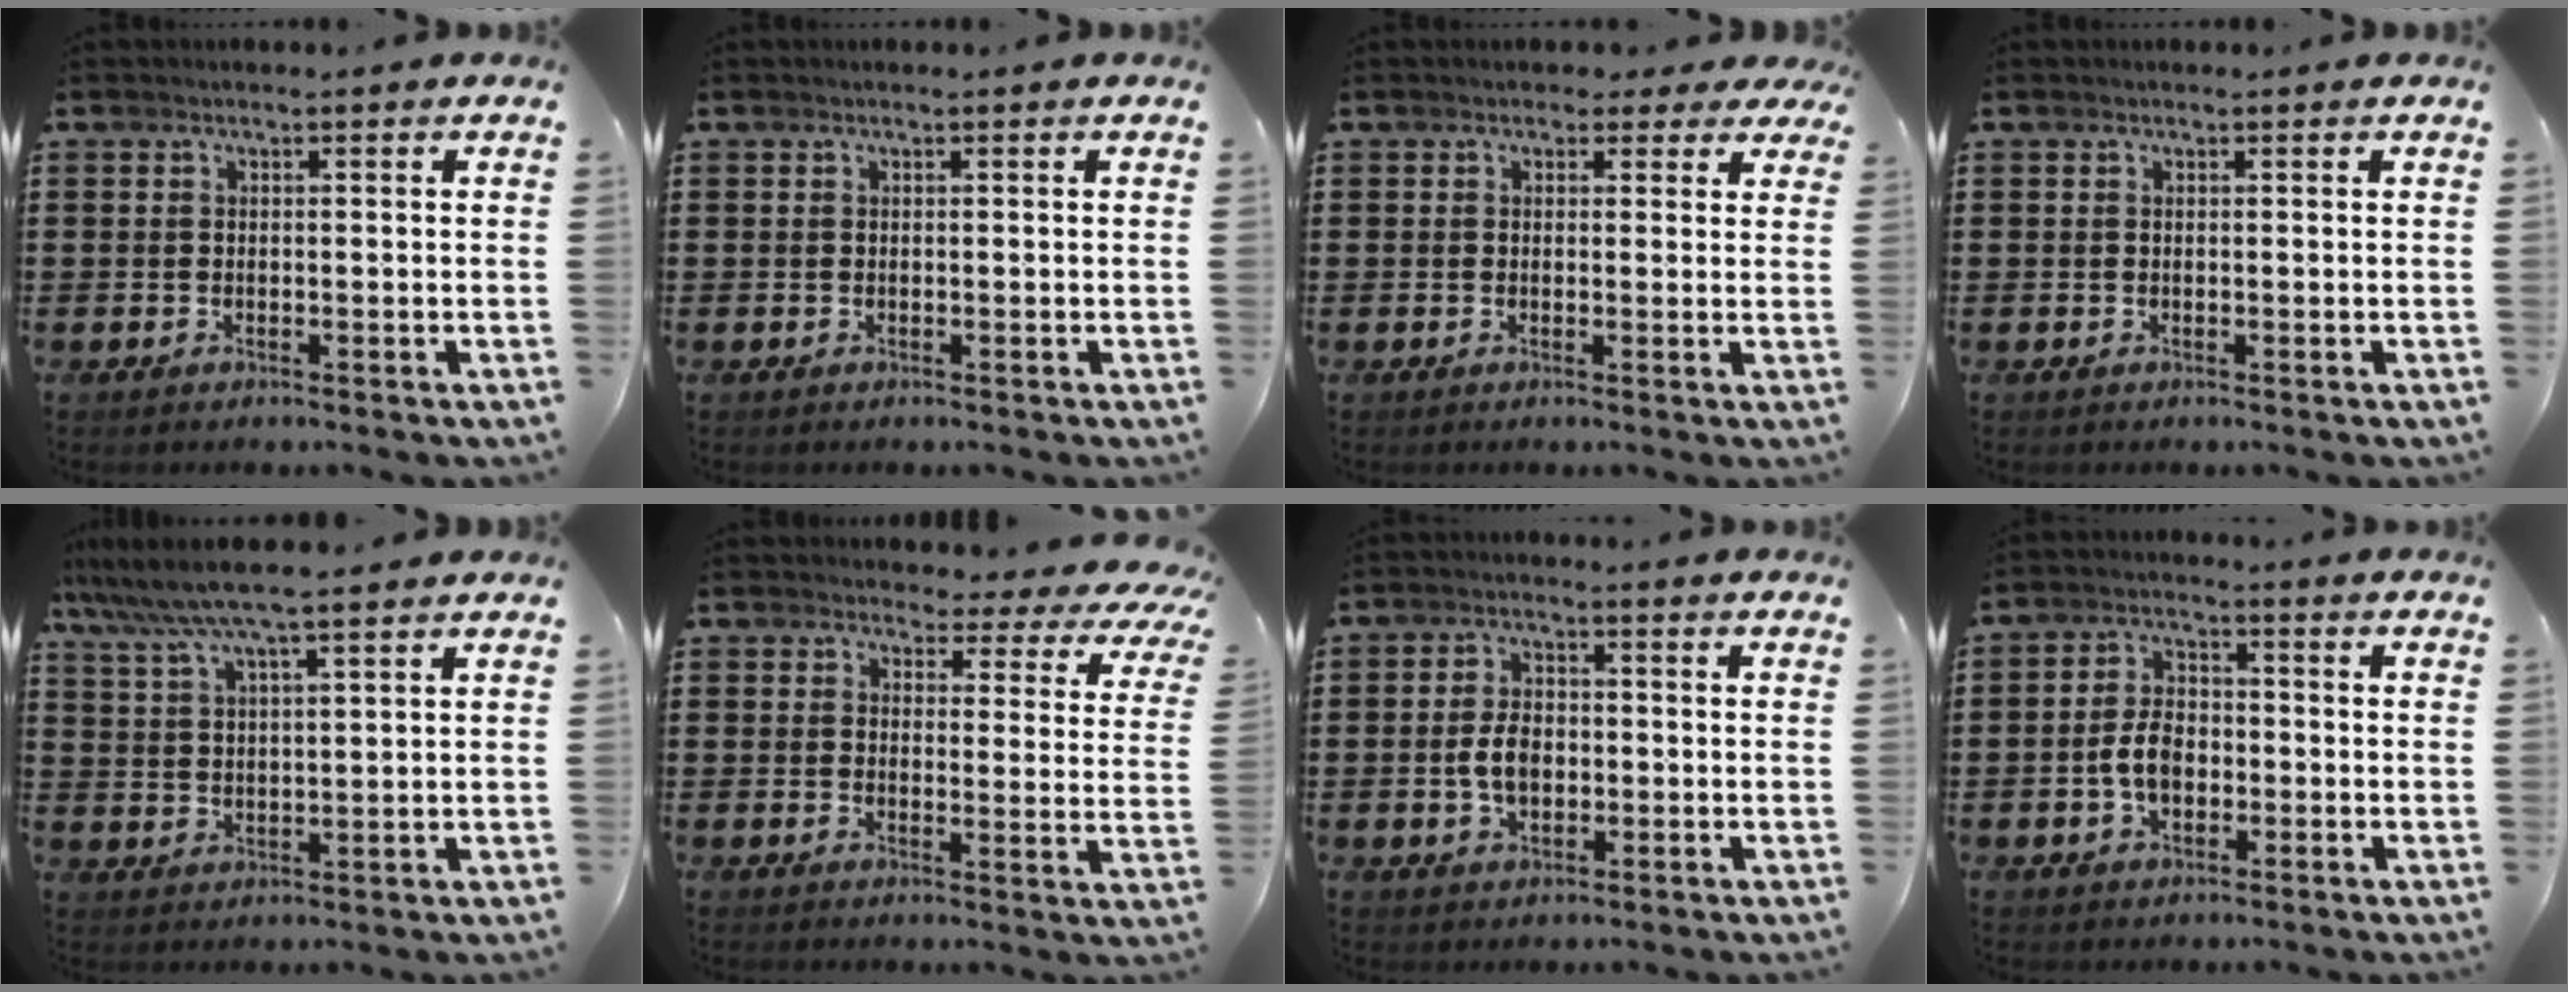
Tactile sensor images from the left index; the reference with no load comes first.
{"total": 0.0}
{"total": 1.7, "force": [0.9, 1.3, 0.6], "torque": [-0.011, 0.006, 0.013]}
{"total": 0.0}
{"total": 7.2, "force": [5.9, 0.3, 4.2], "torque": [-0.098, -0.019, 0.103]}
{"total": 3.3, "force": [3.1, 0.9, 0.8], "torque": [-0.028, -0.023, 0.049]}
{"total": 5.0, "force": [-0.7, 3.0, 3.9], "torque": [-0.086, 0.003, -0.017]}
{"total": 5.3, "force": [-1.2, 3.2, 4.1], "torque": [-0.095, 0.002, -0.029]}